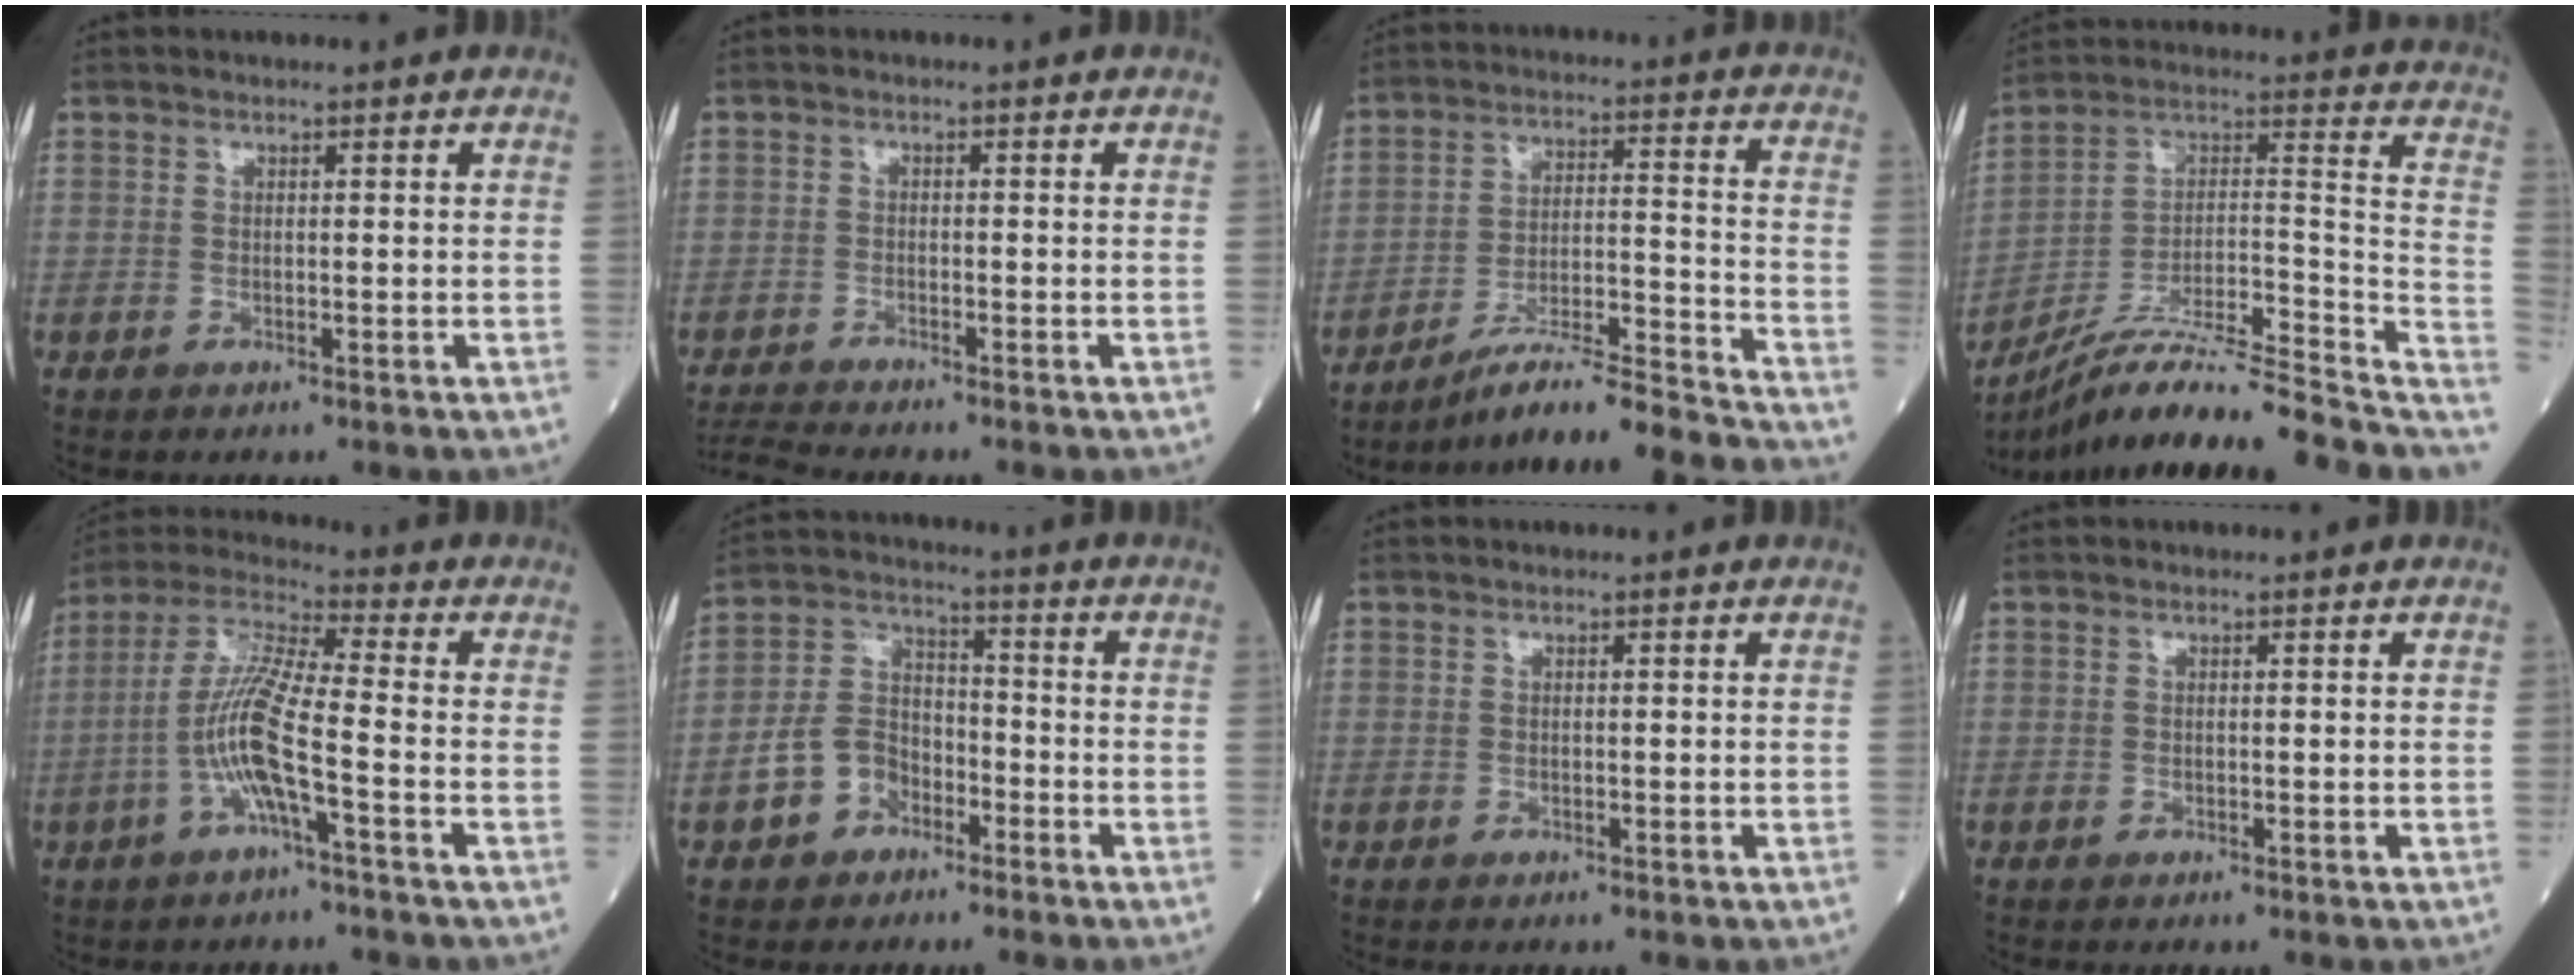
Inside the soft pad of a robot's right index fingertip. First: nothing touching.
{"total": 3.2, "force": [-3.1, -0.7, 0.0], "torque": [-0.003, -0.019, -0.060]}
{"total": 18.2, "force": [-17.0, -1.6, 6.4], "torque": [-0.086, 0.006, -0.263]}
{"total": 23.1, "force": [-19.2, 0.8, 12.8], "torque": [-0.158, 0.025, -0.310]}
{"total": 10.1, "force": [-3.1, 0.5, 9.6], "torque": [-0.205, 0.010, -0.067]}
{"total": 7.7, "force": [-3.7, 5.6, 3.8], "torque": [-0.089, 0.024, -0.069]}
{"total": 0.0}
{"total": 0.0}